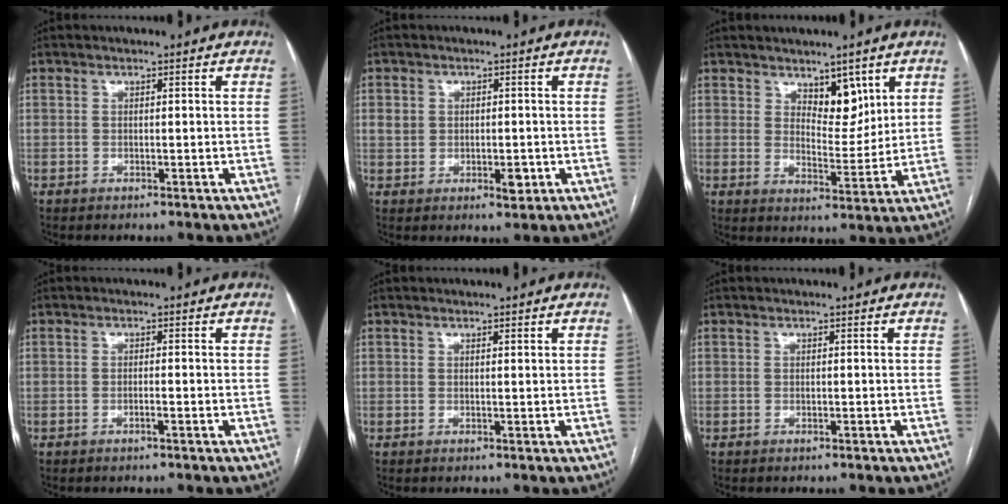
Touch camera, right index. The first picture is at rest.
{"total": 4.2, "force": [-0.3, 2.9, 3.0], "torque": [-0.046, 0.008, 0.005]}
{"total": 5.9, "force": [3.7, 2.8, 3.6], "torque": [-0.049, -0.008, 0.063]}
{"total": 1.0, "force": [-0.5, 0.0, 0.9], "torque": [-0.018, 0.001, -0.008]}
{"total": 0.5, "force": [0.4, 0.1, 0.4], "torque": [-0.007, 0.000, 0.004]}
{"total": 0.0}